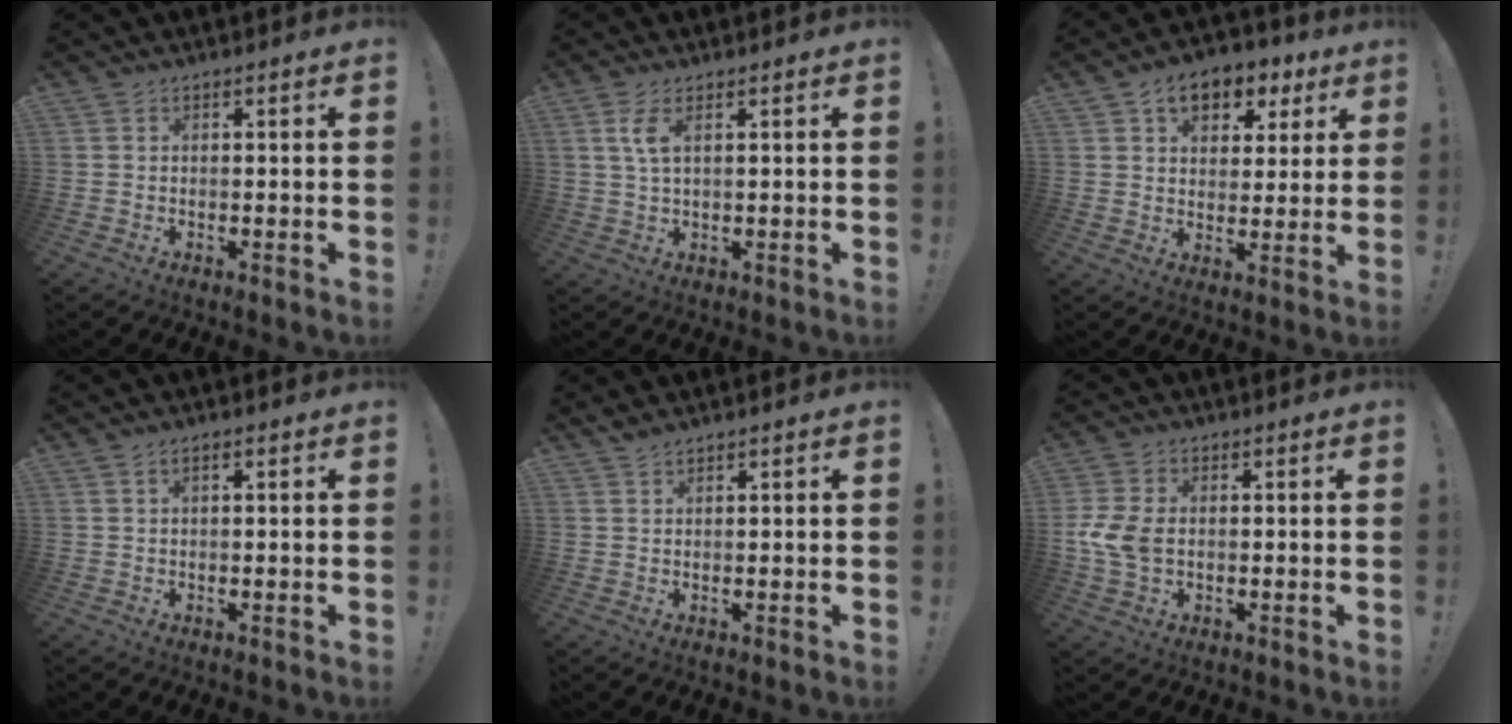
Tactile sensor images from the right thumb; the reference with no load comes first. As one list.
[{"total": 4.4, "force": [1.6, 1.3, 3.9], "torque": [-0.073, -0.001, 0.027]}, {"total": 9.7, "force": [4.9, 6.8, 5.0], "torque": [-0.067, -0.022, 0.090]}, {"total": 1.1, "force": [0.2, 0.5, 1.0], "torque": [-0.024, 0.003, 0.004]}, {"total": 1.3, "force": [1.1, 0.1, 0.5], "torque": [-0.006, -0.005, 0.021]}, {"total": 8.3, "force": [-0.5, 5.7, 6.0], "torque": [-0.132, -0.001, -0.008]}]